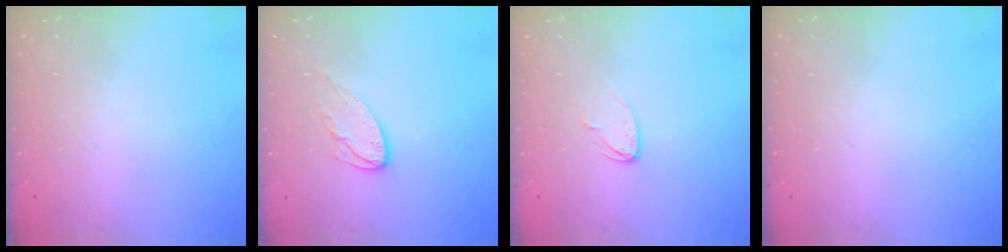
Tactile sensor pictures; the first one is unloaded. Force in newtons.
{"total": 7.7, "press": 7.6, "slide": 0.4}
{"total": 4.3, "press": 4.3, "slide": 0.3}
{"total": 0.0}